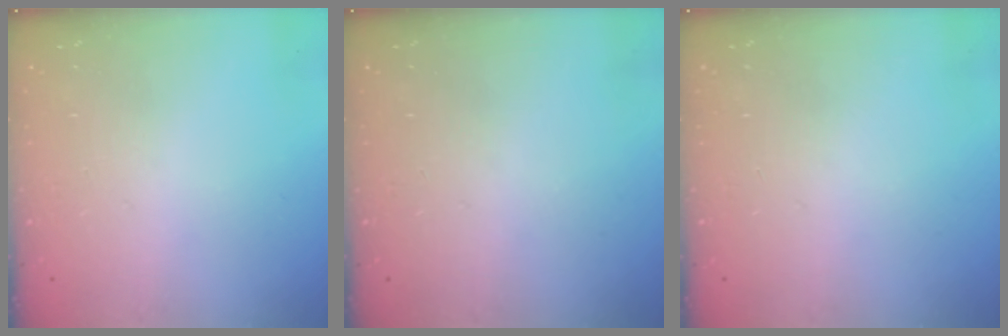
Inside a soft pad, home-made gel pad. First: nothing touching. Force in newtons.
{"total": 0.0}
{"total": 0.0}